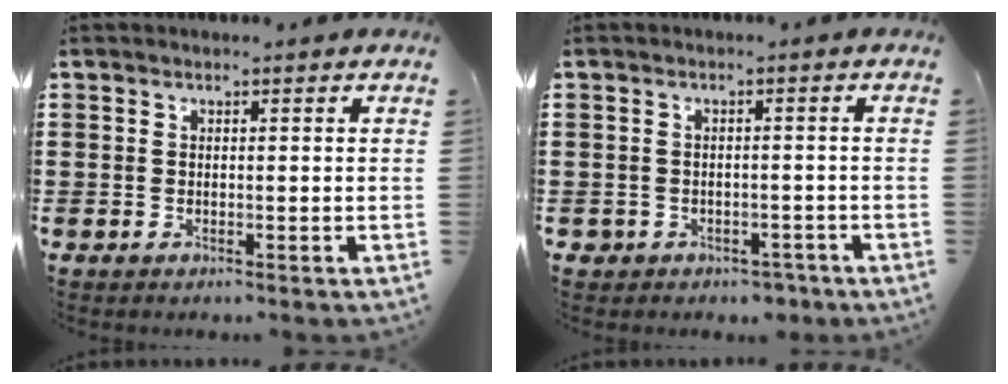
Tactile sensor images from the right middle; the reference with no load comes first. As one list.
[{"total": 1.8, "force": [-1.5, 0.9, -0.1], "torque": [-0.006, 0.000, -0.034]}]